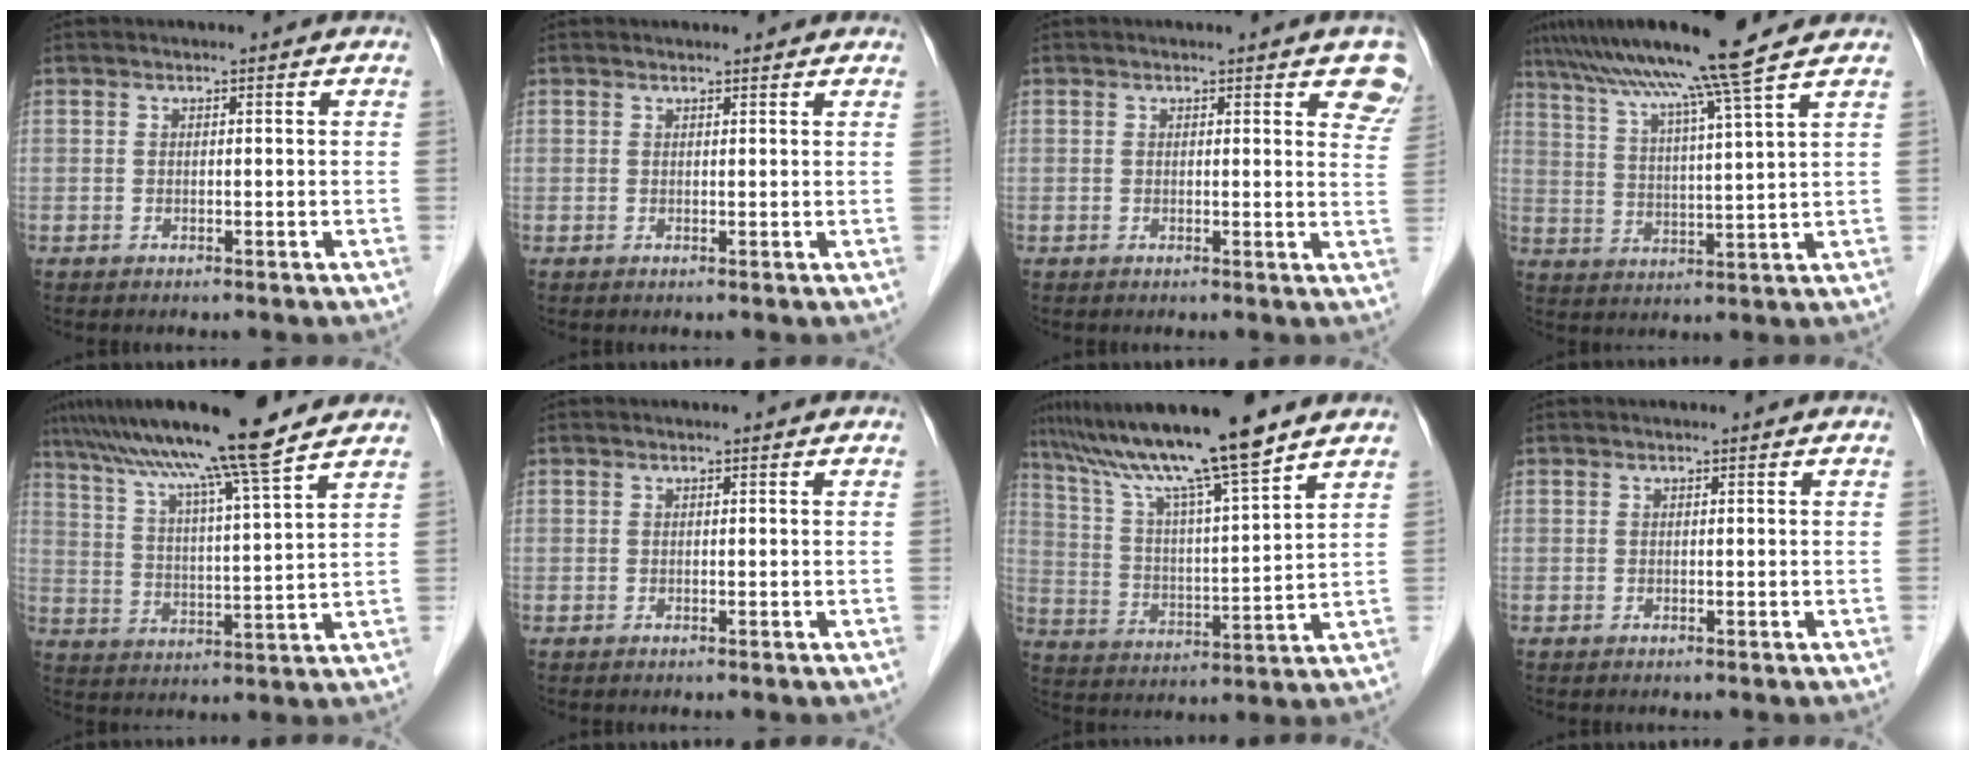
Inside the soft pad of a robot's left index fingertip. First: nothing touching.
{"total": 3.2, "force": [3.0, 0.8, 0.8], "torque": [-0.012, 0.018, 0.033]}
{"total": 5.5, "force": [4.2, 1.7, 3.2], "torque": [-0.018, -0.011, 0.028]}
{"total": 13.4, "force": [10.8, -2.7, 7.5], "torque": [-0.126, 0.001, 0.165]}
{"total": 15.8, "force": [12.9, -1.3, 9.1], "torque": [-0.155, 0.019, 0.197]}
{"total": 0.0}
{"total": 16.0, "force": [13.0, -0.7, 9.4], "torque": [-0.165, 0.011, 0.224]}
{"total": 0.0}